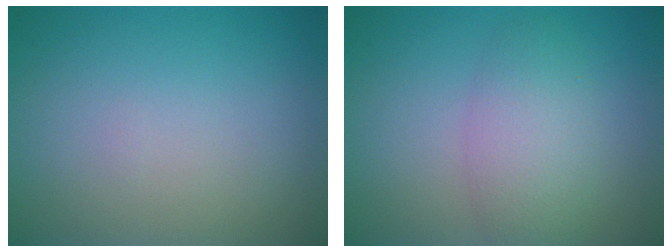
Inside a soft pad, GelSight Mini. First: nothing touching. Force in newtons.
{"total": 3.8, "press": 3.8, "slide": 0.2}